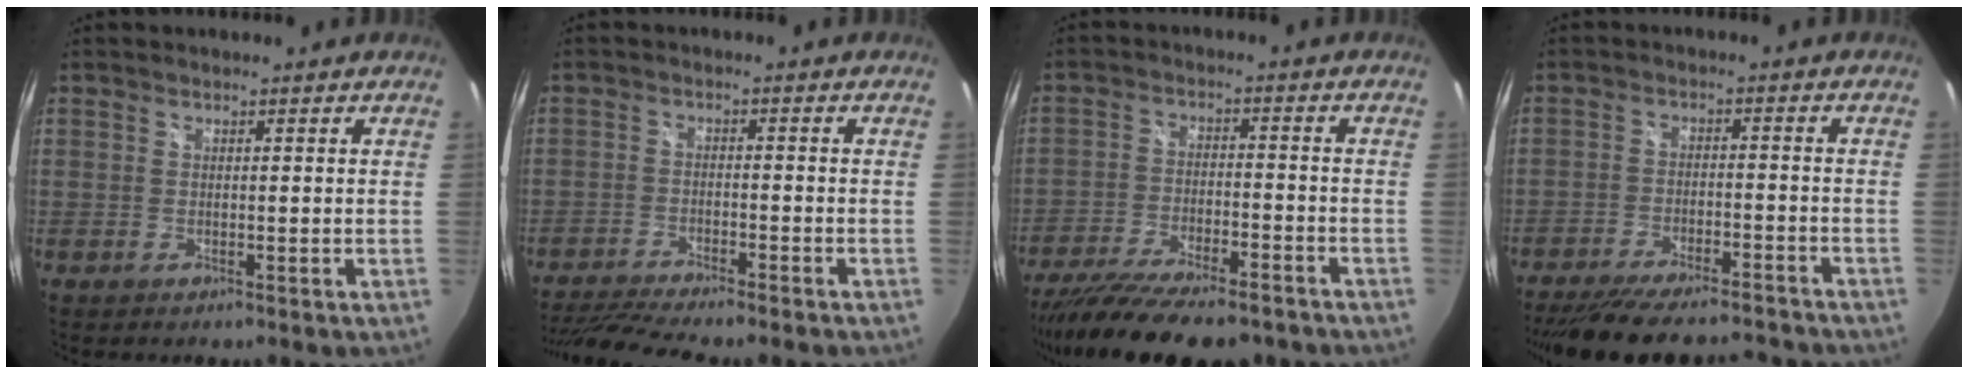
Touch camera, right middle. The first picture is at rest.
{"total": 10.8, "force": [-9.6, 0.7, 4.9], "torque": [-0.119, -0.021, -0.161]}
{"total": 18.8, "force": [-15.4, 4.7, 9.6], "torque": [-0.189, -0.044, -0.240]}
{"total": 18.6, "force": [-16.2, 4.4, 8.0], "torque": [-0.161, -0.017, -0.229]}